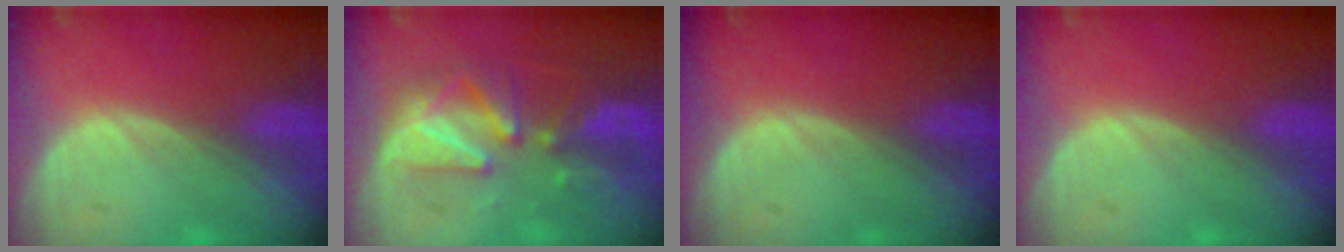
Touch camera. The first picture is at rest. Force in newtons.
{"total": 8.6, "press": 8.1, "slide": 2.7}
{"total": 0.0}
{"total": 0.0}